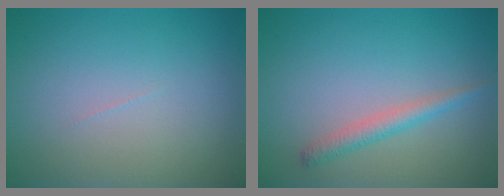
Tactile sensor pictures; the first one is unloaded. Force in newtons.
{"total": 1.9, "press": 1.9, "slide": 0.0}